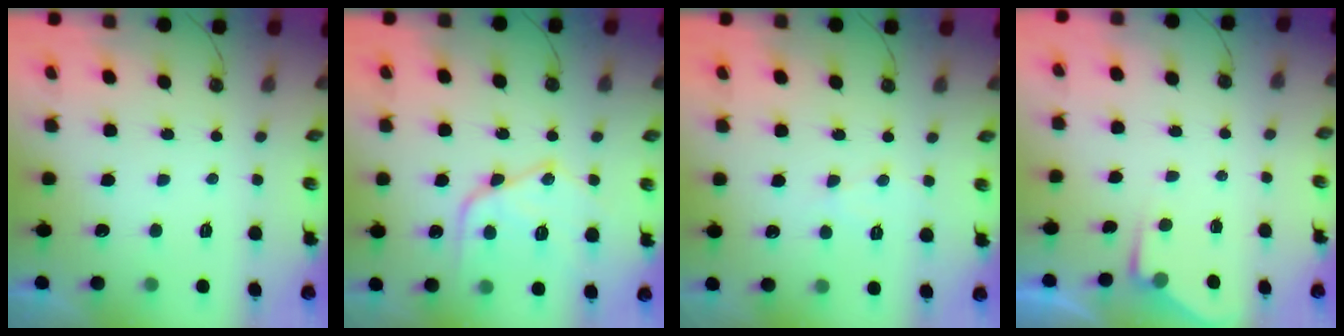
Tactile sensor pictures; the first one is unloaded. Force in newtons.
{"total": 15.7, "press": 15.6, "slide": 1.2}
{"total": 5.3, "press": 5.3, "slide": 0.6}
{"total": 3.4, "press": 3.4, "slide": 0.5}